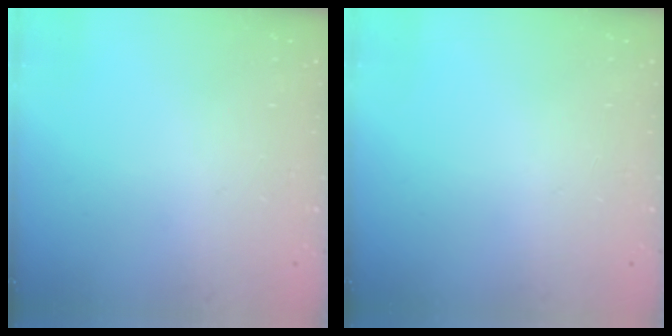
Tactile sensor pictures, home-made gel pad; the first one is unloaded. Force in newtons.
{"total": 0.0}